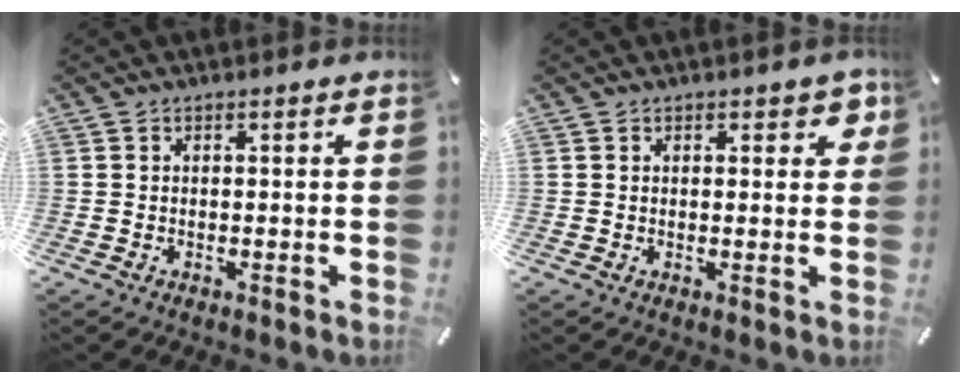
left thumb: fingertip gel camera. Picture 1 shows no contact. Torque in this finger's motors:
{"motor_torque": [0.20, -0.36, 0.07, 0.03, 0.00]}